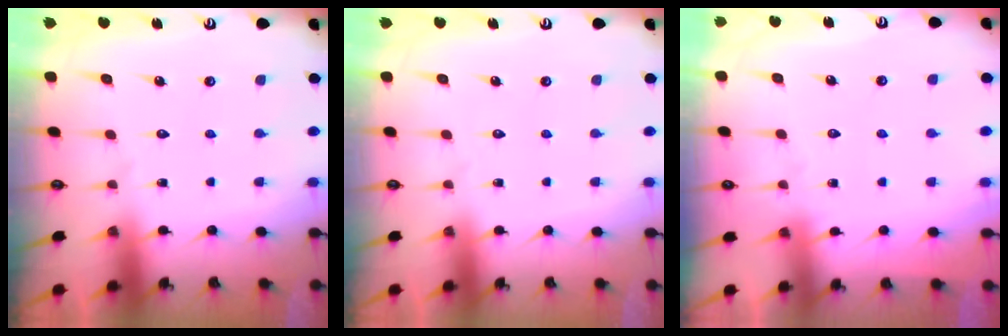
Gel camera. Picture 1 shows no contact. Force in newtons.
{"total": 0.0}
{"total": 2.8, "press": 2.7, "slide": 0.5}